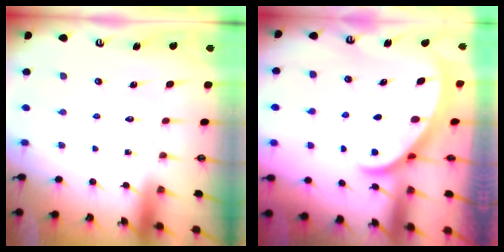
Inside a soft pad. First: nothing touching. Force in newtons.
{"total": 2.6, "press": 2.6, "slide": 0.4}